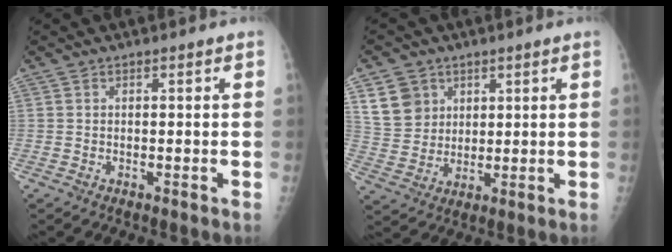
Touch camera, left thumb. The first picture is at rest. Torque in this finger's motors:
{"motor_torque": [0.77, 0.00, 0.00, -0.02, 0.03]}